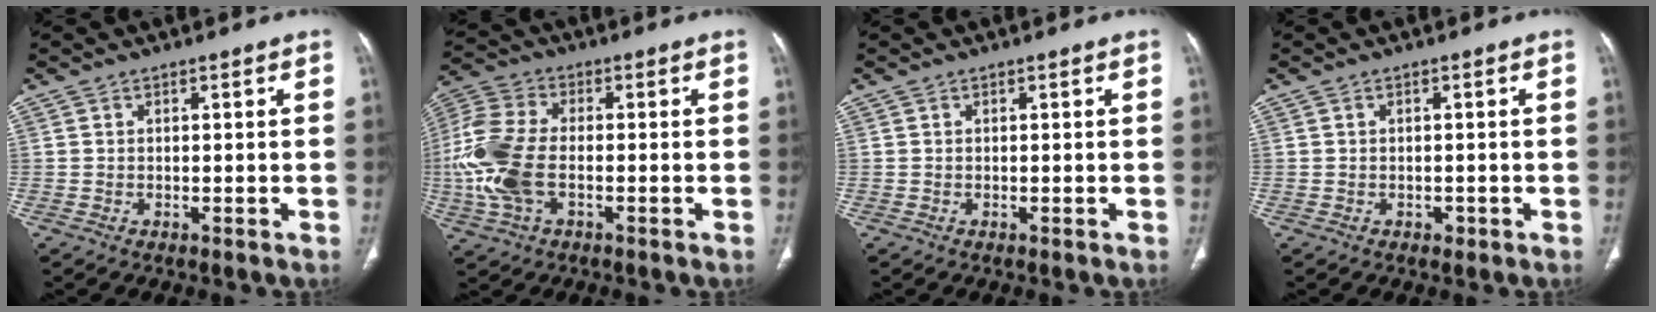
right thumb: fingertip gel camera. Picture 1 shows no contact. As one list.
[{"total": 13.8, "force": [-2.1, 7.8, 11.2], "torque": [-0.268, 0.012, -0.040]}, {"total": 0.0}, {"total": 1.0, "force": [-0.4, 0.8, 0.4], "torque": [-0.003, 0.002, -0.004]}]